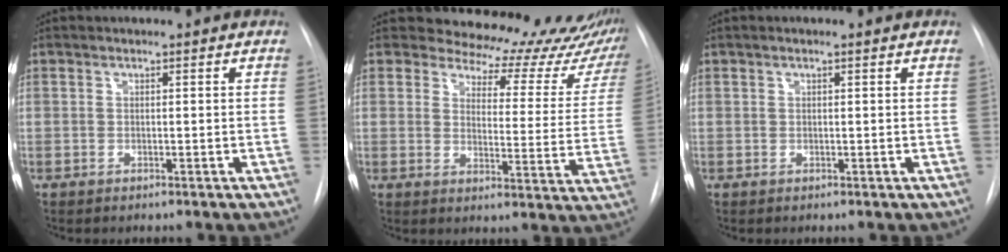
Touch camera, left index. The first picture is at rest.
{"total": 21.8, "force": [20.4, 6.4, 4.2], "torque": [-0.020, -0.087, 0.212]}
{"total": 0.7, "force": [0.4, 0.0, 0.6], "torque": [-0.014, 0.006, 0.007]}